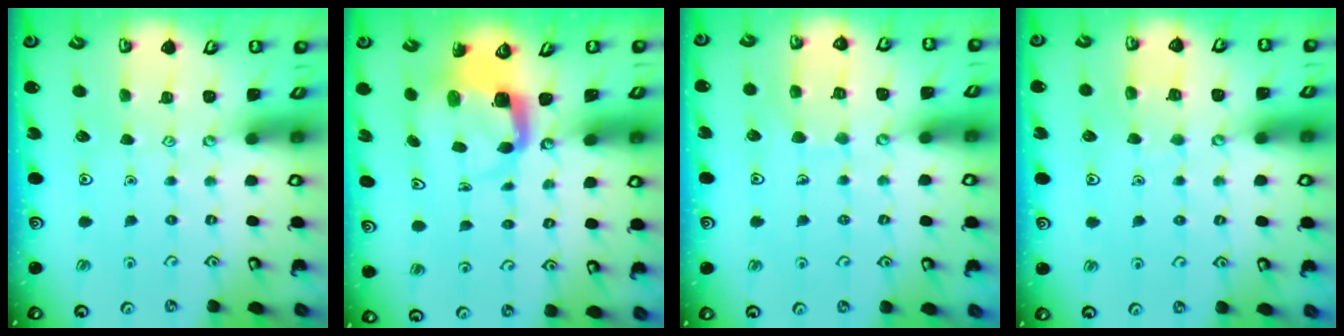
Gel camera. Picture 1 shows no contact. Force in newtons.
{"total": 4.1, "press": 4.0, "slide": 0.4}
{"total": 6.2, "press": 6.2, "slide": 0.5}
{"total": 4.6, "press": 4.6, "slide": 0.4}